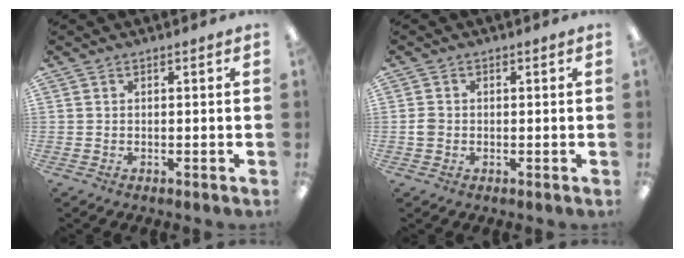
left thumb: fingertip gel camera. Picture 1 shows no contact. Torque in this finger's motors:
{"motor_torque": [0.15, 0.13, 0.20, -0.14, -0.01]}